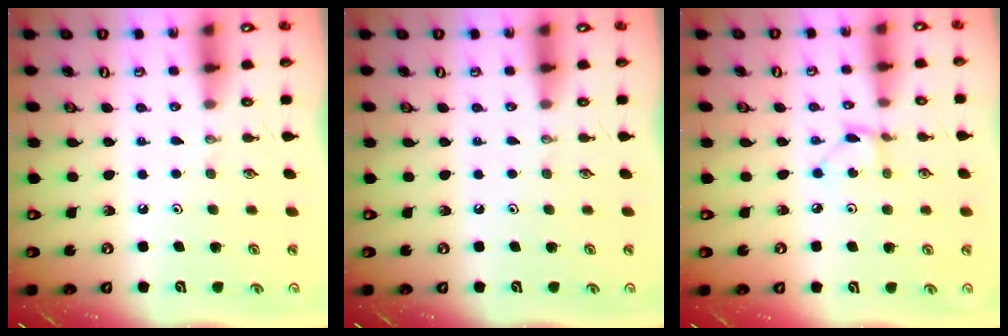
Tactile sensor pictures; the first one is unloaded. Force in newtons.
{"total": 0.0}
{"total": 2.4, "press": 2.4, "slide": 0.3}